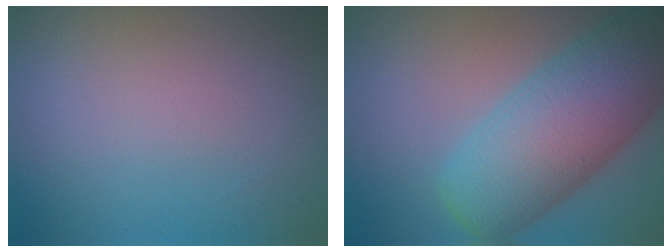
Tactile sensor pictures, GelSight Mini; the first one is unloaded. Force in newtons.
{"total": 10.9, "press": 10.9, "slide": 0.5}